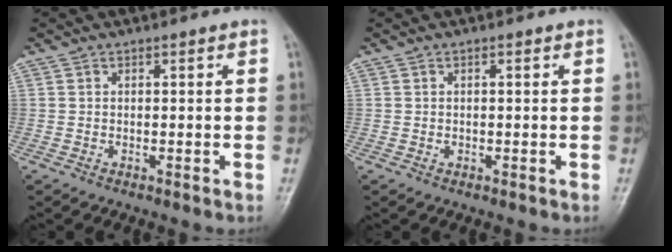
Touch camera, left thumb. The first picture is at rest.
{"total": 0.7, "force": [0.1, 0.5, 0.5], "torque": [-0.004, 0.000, 0.002]}